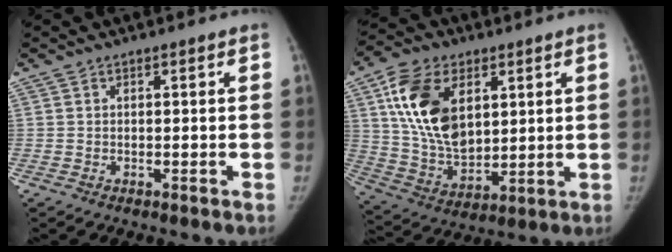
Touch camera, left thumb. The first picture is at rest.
{"total": 18.1, "force": [5.8, 11.3, 12.8], "torque": [-0.209, -0.022, 0.116]}